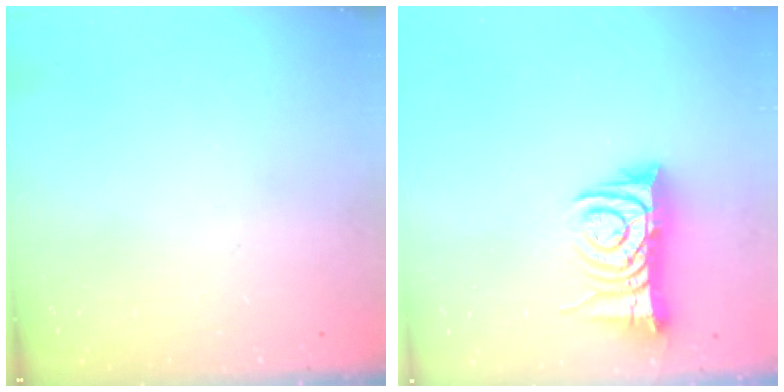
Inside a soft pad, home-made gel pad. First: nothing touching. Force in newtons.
{"total": 10.7, "press": 10.6, "slide": 1.2}